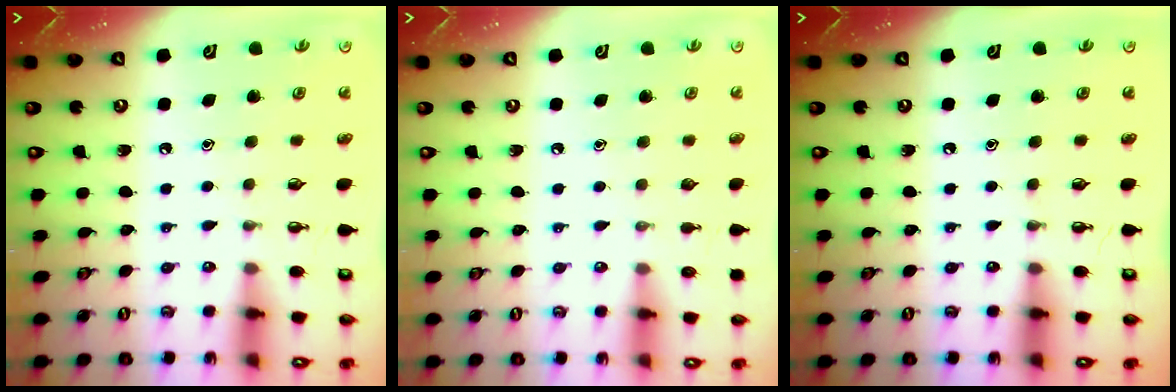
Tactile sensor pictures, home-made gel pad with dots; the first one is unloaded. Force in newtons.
{"total": 0.0}
{"total": 0.0}